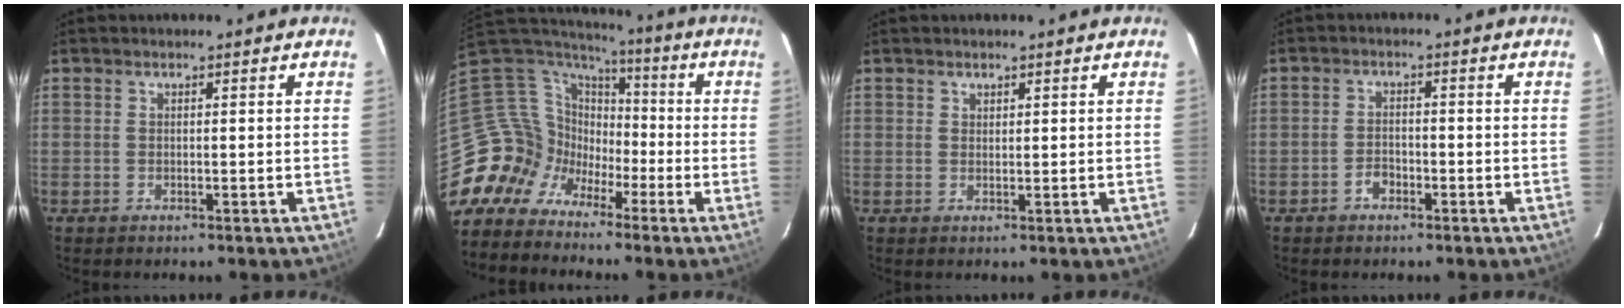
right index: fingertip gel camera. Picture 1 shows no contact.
{"total": 11.3, "force": [-6.4, 9.2, 1.6], "torque": [-0.053, 0.035, -0.142]}
{"total": 0.9, "force": [0.7, 0.6, 0.0], "torque": [0.000, 0.002, 0.012]}
{"total": 2.5, "force": [-1.6, 1.7, 1.1], "torque": [-0.022, 0.007, -0.026]}